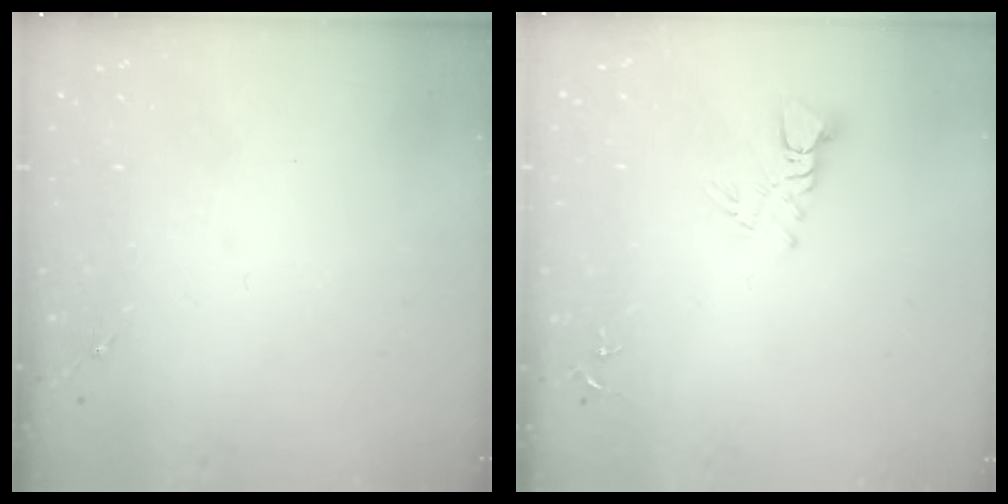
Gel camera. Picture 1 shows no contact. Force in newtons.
{"total": 5.6, "press": 5.6, "slide": 0.6}